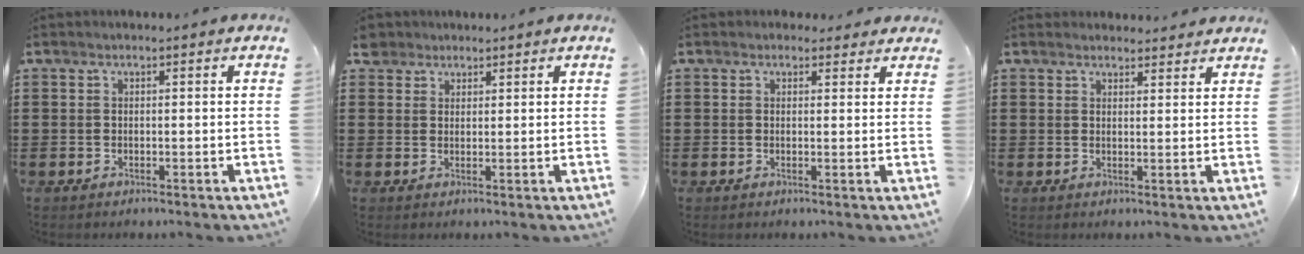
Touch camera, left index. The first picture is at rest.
{"total": 2.7, "force": [2.2, 1.6, 0.2], "torque": [-0.014, 0.012, 0.042]}
{"total": 1.5, "force": [1.1, 0.9, 0.2], "torque": [0.000, 0.005, 0.019]}
{"total": 2.2, "force": [2.1, 0.5, 0.0], "torque": [-0.005, -0.001, 0.041]}